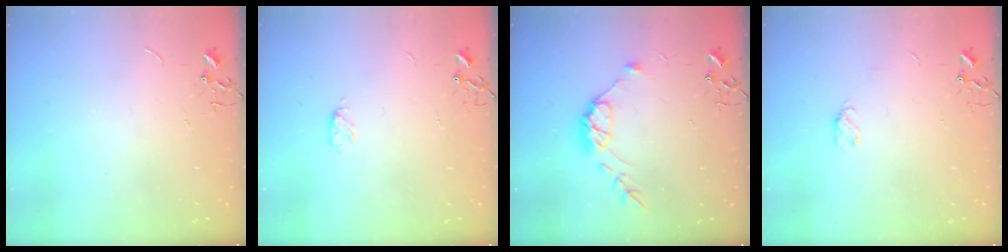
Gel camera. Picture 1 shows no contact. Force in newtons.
{"total": 3.9, "press": 3.8, "slide": 0.6}
{"total": 10.7, "press": 10.7, "slide": 0.8}
{"total": 2.5, "press": 2.5, "slide": 0.5}